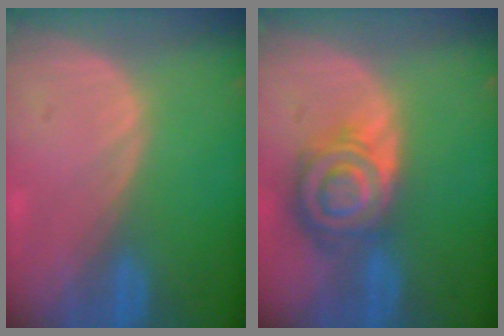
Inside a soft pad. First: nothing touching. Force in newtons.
{"total": 8.6, "press": 7.4, "slide": 4.3}